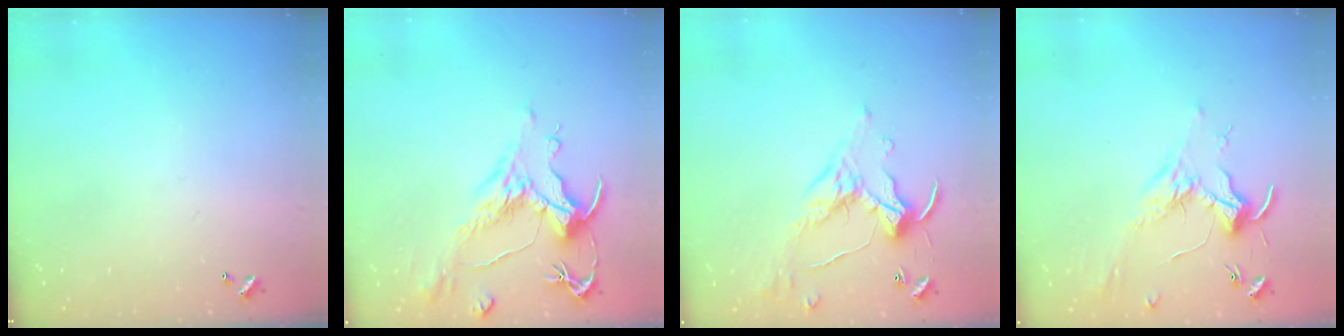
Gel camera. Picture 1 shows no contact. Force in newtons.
{"total": 1.5, "press": 0.5, "slide": 1.4}
{"total": 1.1, "press": 1.1, "slide": 0.1}
{"total": 1.7, "press": 1.5, "slide": 0.7}